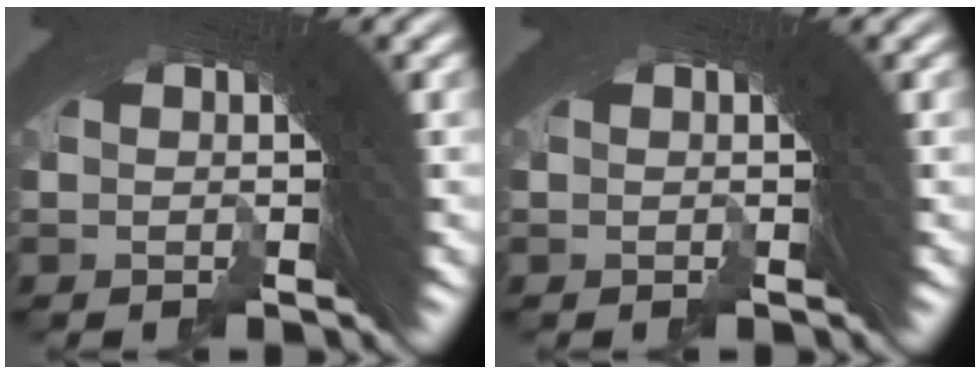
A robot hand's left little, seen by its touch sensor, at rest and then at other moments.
{"total": 0.0}